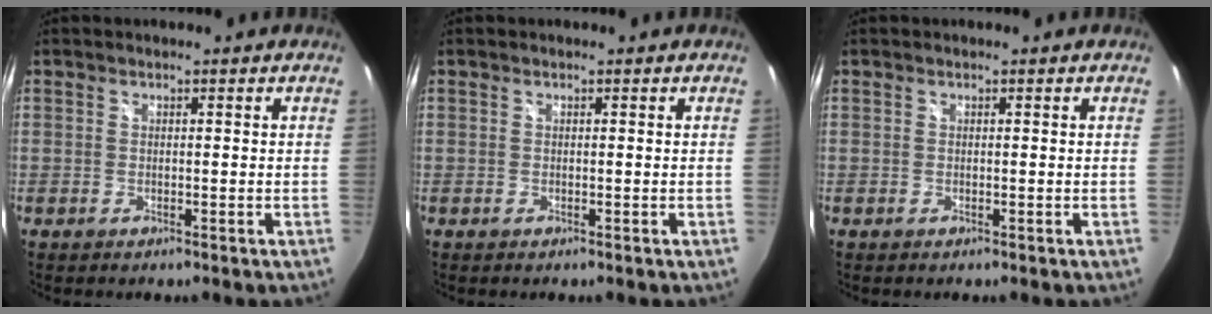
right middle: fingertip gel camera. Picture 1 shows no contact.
{"total": 0.0}
{"total": 0.0}